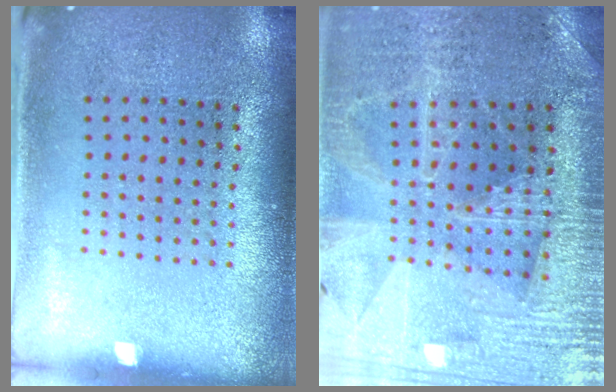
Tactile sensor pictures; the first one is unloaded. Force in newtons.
{"total": 3.0, "press": 2.9, "slide": 0.5}